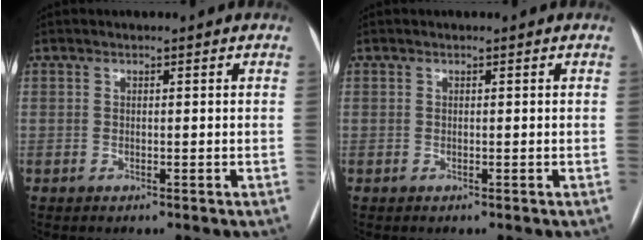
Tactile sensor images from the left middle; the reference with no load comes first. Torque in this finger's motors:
{"motor_torque": [0.02, 0.02, 0.00, 0.00]}